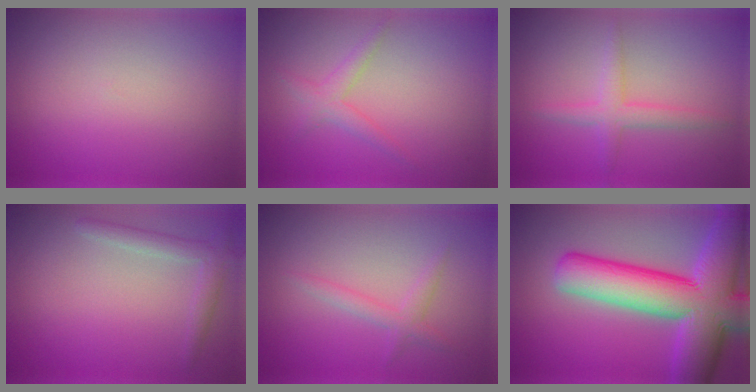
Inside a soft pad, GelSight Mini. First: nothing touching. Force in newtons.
{"total": 1.8, "press": 1.8, "slide": 0.1}
{"total": 2.3, "press": 2.3, "slide": 0.1}
{"total": 2.0, "press": 2.0, "slide": 0.3}
{"total": 1.6, "press": 1.6, "slide": 0.1}
{"total": 13.5, "press": 13.5, "slide": 0.7}